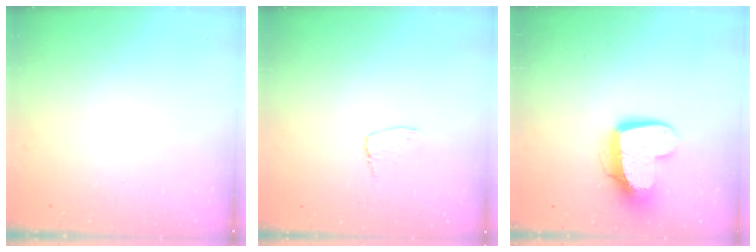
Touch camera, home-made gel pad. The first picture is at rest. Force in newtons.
{"total": 5.4, "press": 5.3, "slide": 0.5}
{"total": 12.1, "press": 12.0, "slide": 1.2}